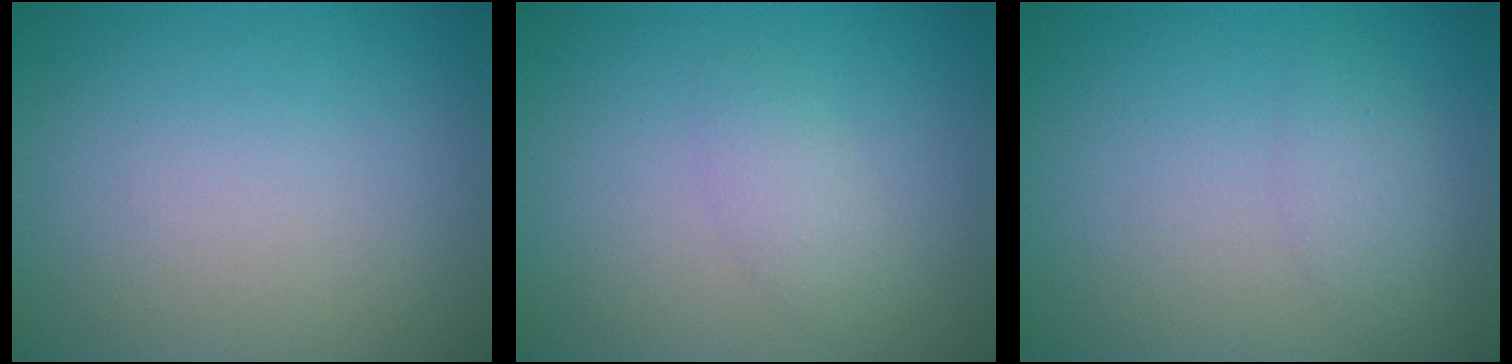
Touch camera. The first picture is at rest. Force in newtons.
{"total": 1.7, "press": 1.7, "slide": 0.0}
{"total": 1.8, "press": 1.8, "slide": 0.0}